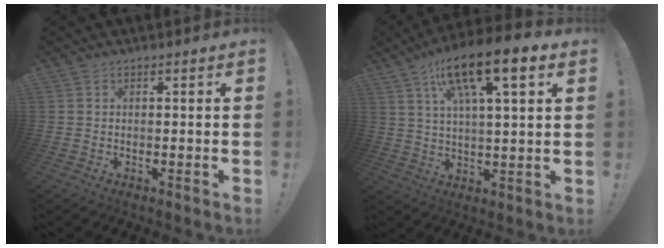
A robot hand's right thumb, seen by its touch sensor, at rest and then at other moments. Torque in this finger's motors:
{"motor_torque": [0.27, 0.89, 1.86, 0.80, 0.23]}